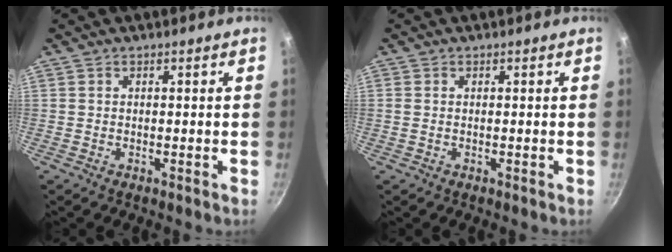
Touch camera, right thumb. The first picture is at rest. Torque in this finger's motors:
{"motor_torque": [0.01, -0.56, -0.15, 0.10, 0.02]}